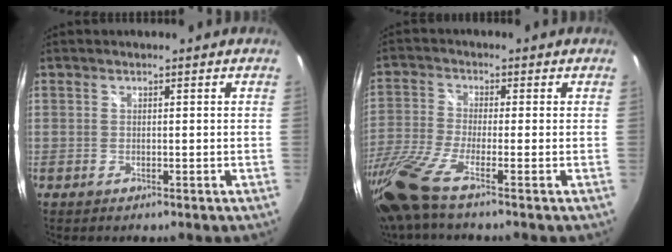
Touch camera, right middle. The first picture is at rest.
{"total": 11.4, "force": [-8.3, 0.0, 7.8], "torque": [-0.182, -0.041, -0.166]}